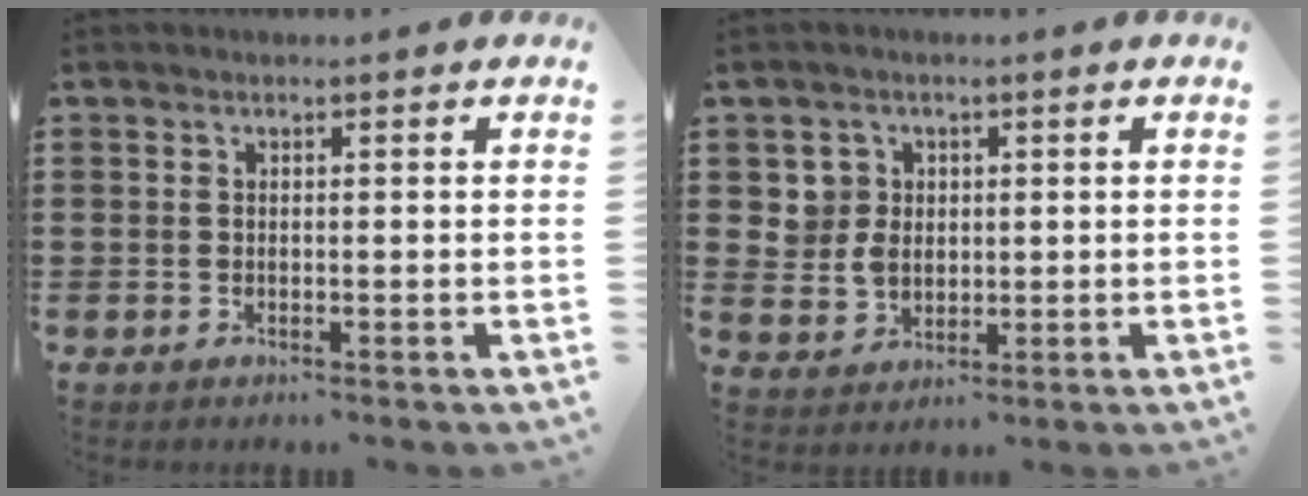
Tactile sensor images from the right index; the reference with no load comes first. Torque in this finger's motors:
{"motor_torque": [0.54, -0.02, 0.16, 0.05]}